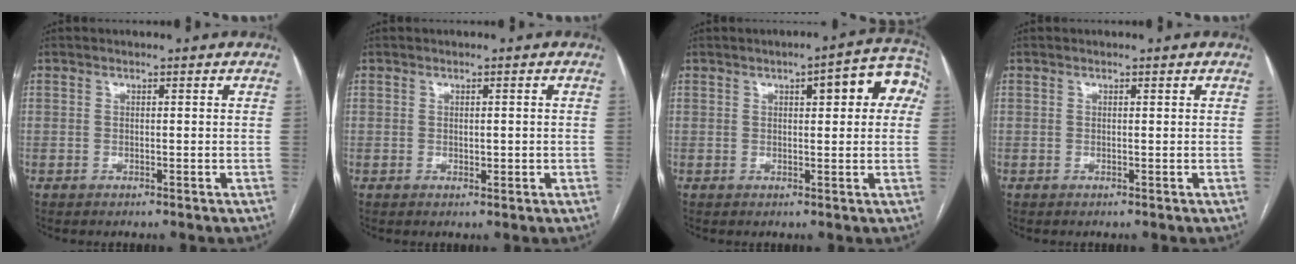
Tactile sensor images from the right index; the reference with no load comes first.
{"total": 1.3, "force": [-0.1, 0.8, 1.1], "torque": [-0.015, 0.001, 0.003]}
{"total": 8.5, "force": [2.5, 2.4, 7.7], "torque": [-0.090, 0.029, 0.024]}
{"total": 0.0}